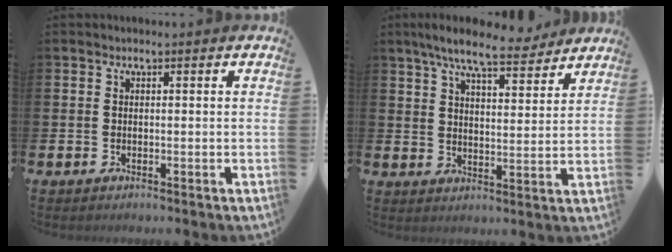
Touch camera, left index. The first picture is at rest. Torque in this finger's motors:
{"motor_torque": [1.07, -1.07, 0.92, 0.21]}